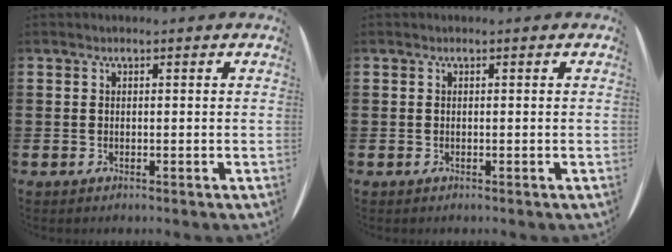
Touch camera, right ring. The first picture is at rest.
{"total": 0.0}